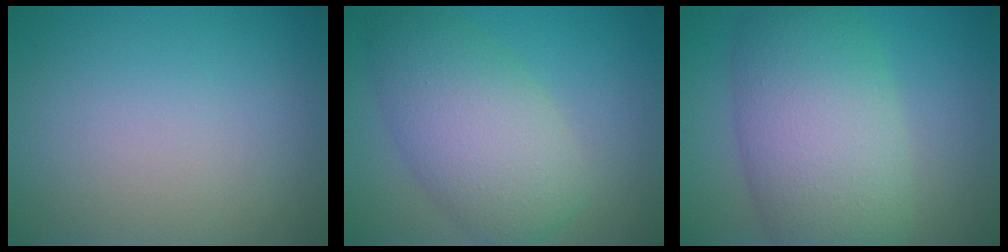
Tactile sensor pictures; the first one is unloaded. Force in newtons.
{"total": 6.9, "press": 6.9, "slide": 0.4}
{"total": 9.5, "press": 9.5, "slide": 0.3}